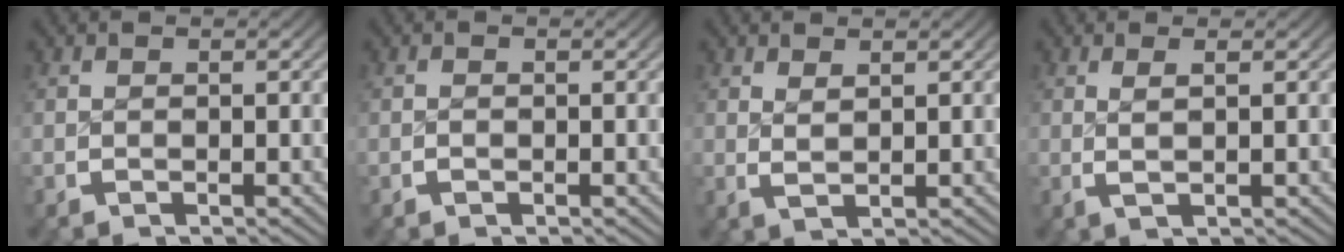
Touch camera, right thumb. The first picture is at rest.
{"total": 0.5, "force": [-0.3, 0.3, 0.2], "torque": [-0.011, -0.006, -0.006]}
{"total": 1.5, "force": [1.1, 0.4, 0.9], "torque": [-0.017, -0.006, 0.030]}
{"total": 1.5, "force": [0.4, 0.1, 1.4], "torque": [-0.031, -0.008, 0.013]}